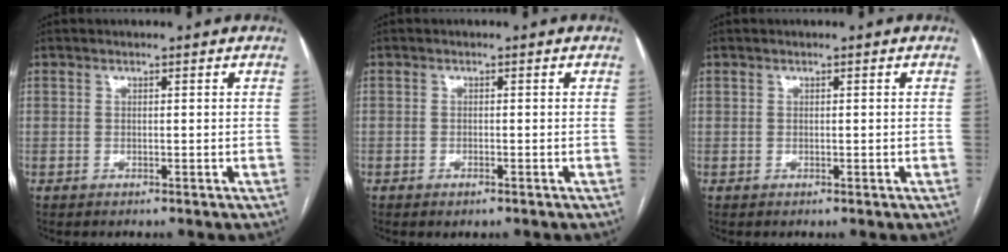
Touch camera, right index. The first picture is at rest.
{"total": 0.9, "force": [-0.6, 0.3, 0.6], "torque": [-0.008, 0.000, -0.007]}
{"total": 0.0}